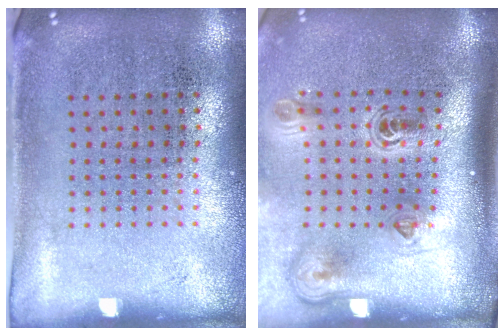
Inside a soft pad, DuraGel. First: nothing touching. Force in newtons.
{"total": 2.3, "press": 1.5, "slide": 1.7}